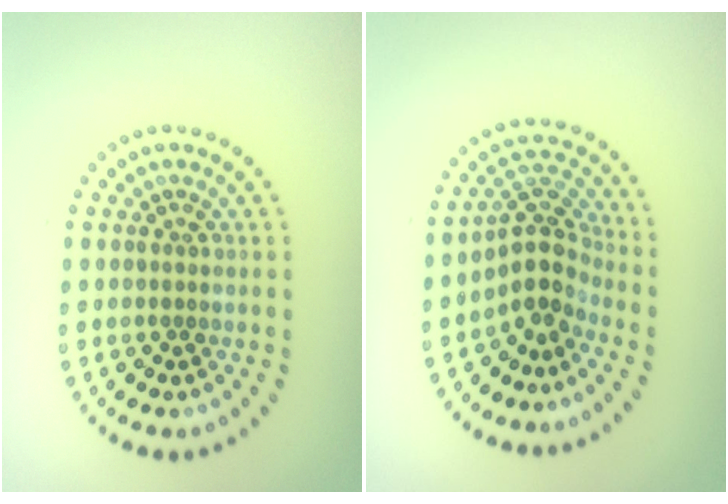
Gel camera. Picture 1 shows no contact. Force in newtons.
{"total": 3.6, "press": 2.7, "slide": 2.4}